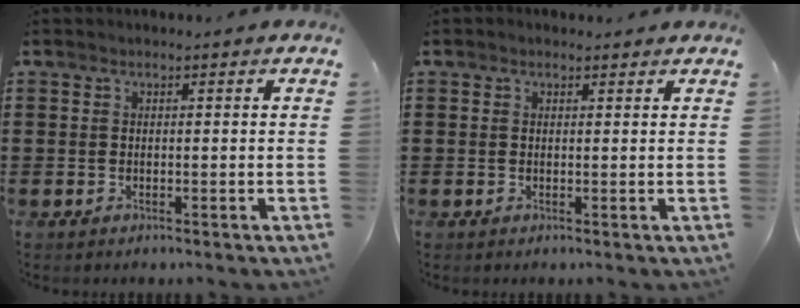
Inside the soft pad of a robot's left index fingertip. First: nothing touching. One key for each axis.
{"total": 0.5, "fx": 0.3, "fy": 0.4, "fz": 0.1, "tx": -0.003, "ty": 0.003, "tz": 0.006}